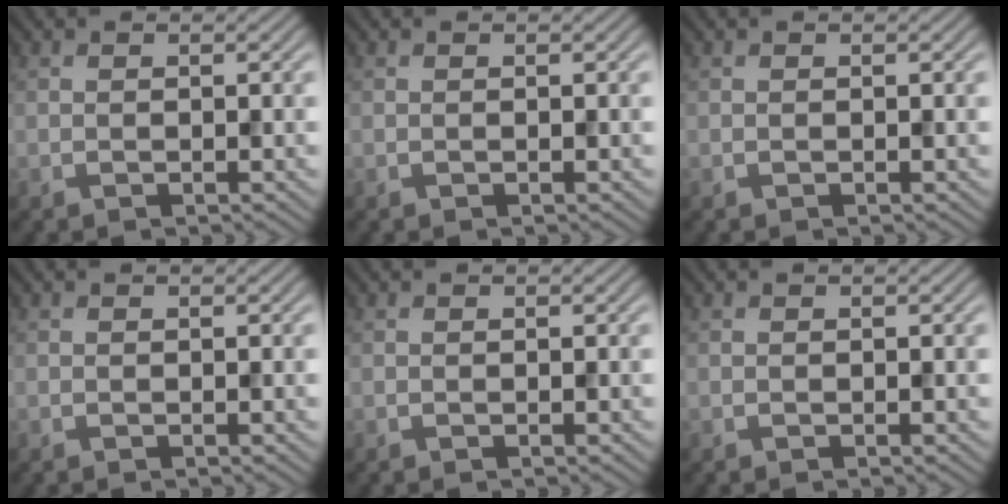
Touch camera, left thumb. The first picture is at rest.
{"total": 0.0}
{"total": 0.0}
{"total": 0.0}
{"total": 0.0}
{"total": 0.0}